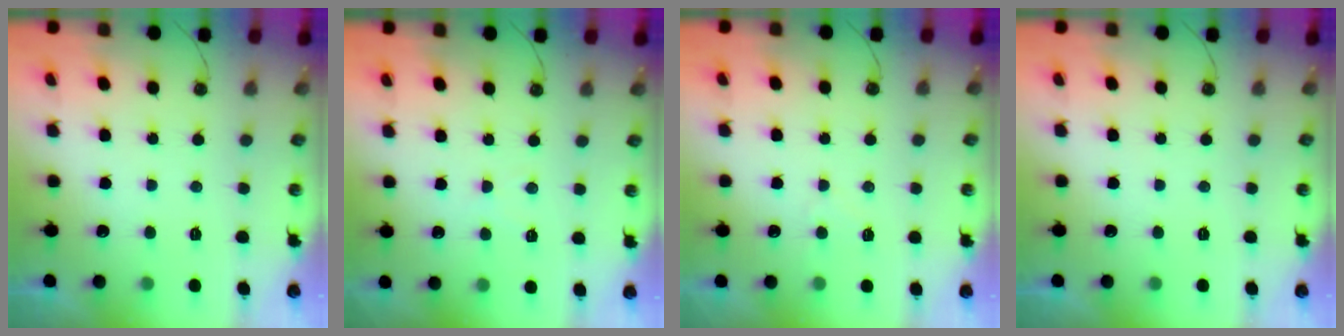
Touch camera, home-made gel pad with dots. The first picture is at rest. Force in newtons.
{"total": 3.7, "press": 3.6, "slide": 0.6}
{"total": 3.3, "press": 3.3, "slide": 0.4}
{"total": 0.0}